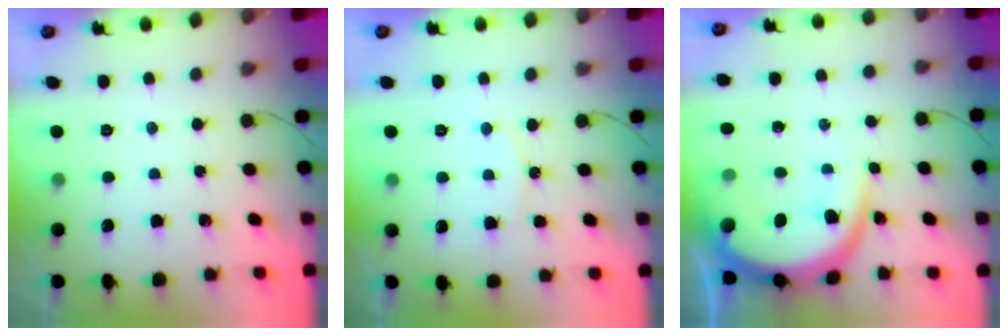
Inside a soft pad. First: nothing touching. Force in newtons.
{"total": 7.4, "press": 7.4, "slide": 0.8}
{"total": 12.0, "press": 12.0, "slide": 1.2}